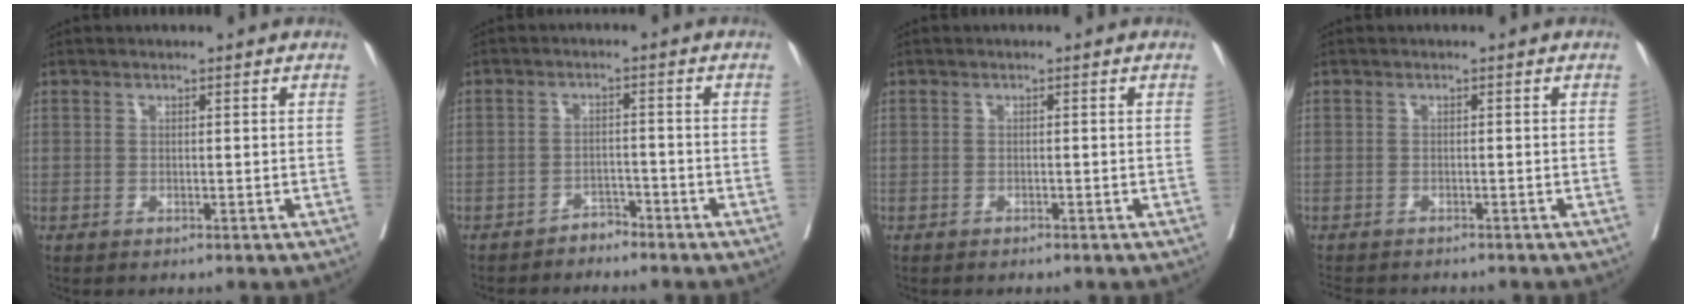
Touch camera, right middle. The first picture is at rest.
{"total": 2.5, "force": [-2.3, 0.8, 0.2], "torque": [-0.001, 0.001, -0.038]}
{"total": 0.6, "force": [-0.6, 0.2, 0.1], "torque": [-0.007, -0.001, -0.012]}
{"total": 6.0, "force": [-5.6, 1.4, 1.9], "torque": [-0.024, -0.006, -0.083]}